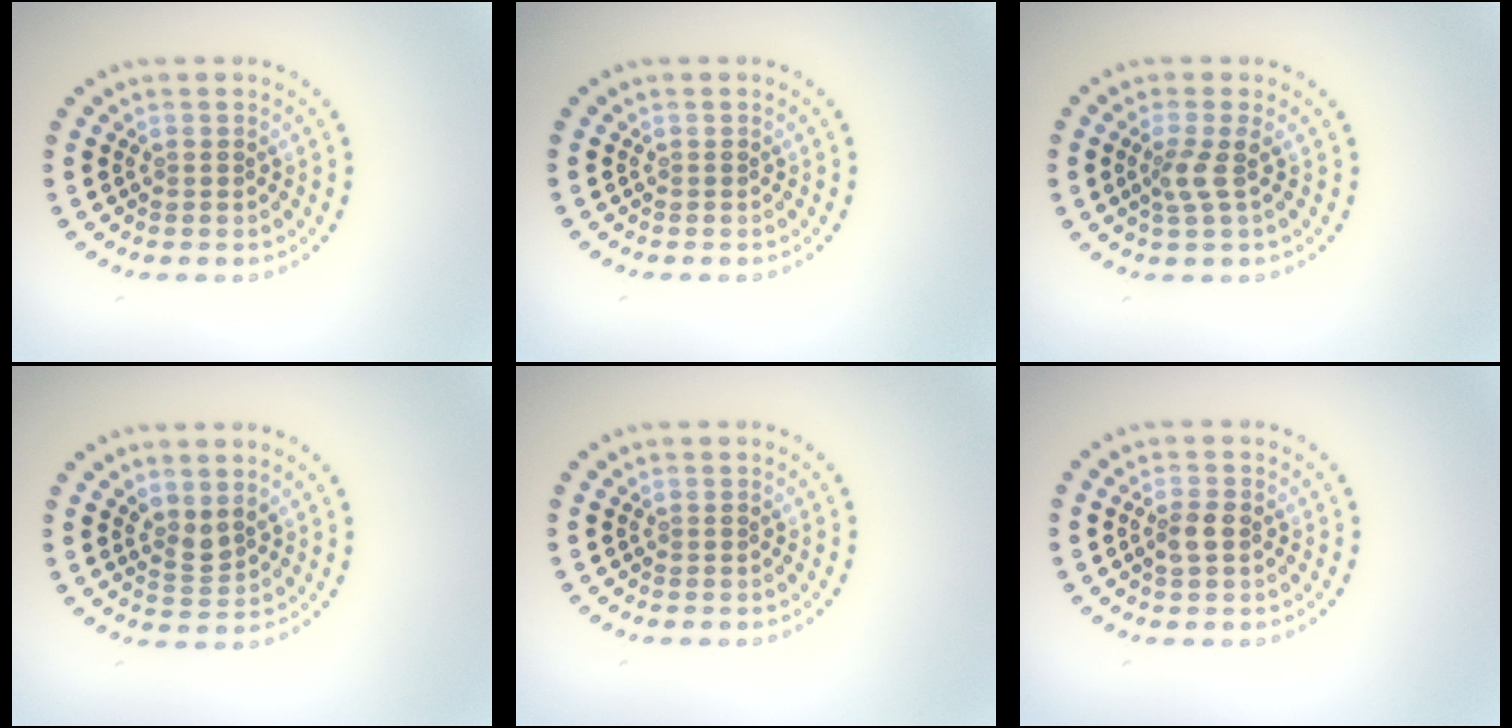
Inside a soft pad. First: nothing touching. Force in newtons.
{"total": 0.0}
{"total": 2.0, "press": 1.5, "slide": 1.3}
{"total": 1.8, "press": 1.4, "slide": 1.1}
{"total": 0.0}
{"total": 1.7, "press": 1.6, "slide": 0.3}